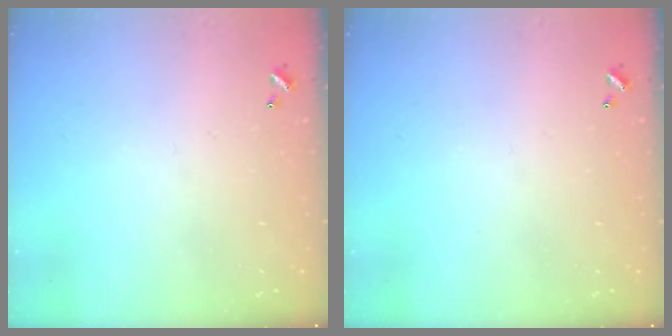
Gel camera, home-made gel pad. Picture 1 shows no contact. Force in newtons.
{"total": 0.0}